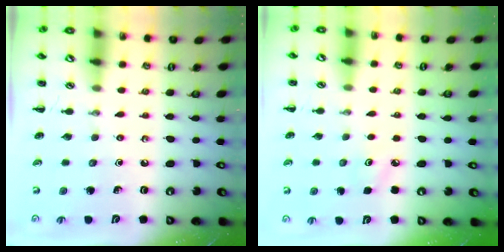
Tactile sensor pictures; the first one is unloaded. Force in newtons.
{"total": 3.1, "press": 2.9, "slide": 0.9}